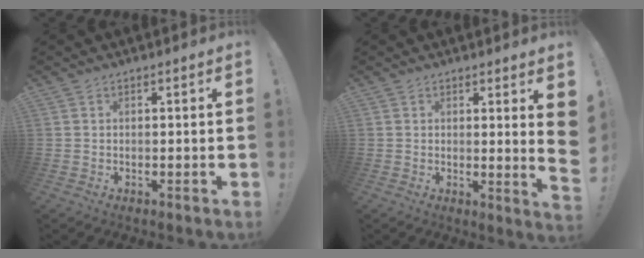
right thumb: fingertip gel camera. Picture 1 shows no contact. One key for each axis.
{"total": 4.7, "fx": 2.0, "fy": -0.6, "fz": 4.2, "tx": -0.050, "ty": -0.031, "tz": 0.031}